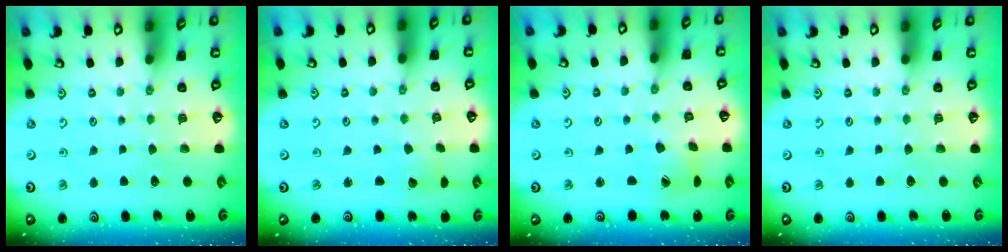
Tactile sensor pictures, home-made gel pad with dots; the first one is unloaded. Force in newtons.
{"total": 2.4, "press": 2.4, "slide": 0.2}
{"total": 3.7, "press": 3.7, "slide": 0.5}
{"total": 0.0}